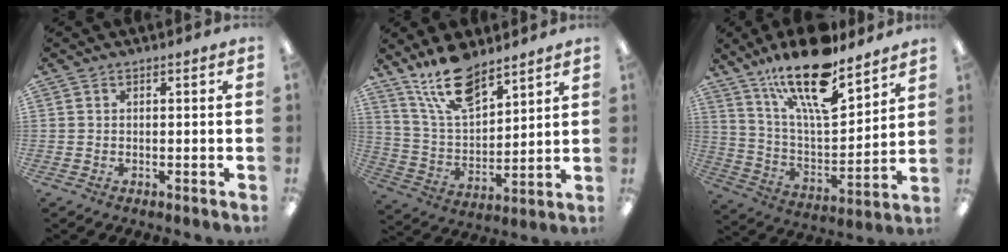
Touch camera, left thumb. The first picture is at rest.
{"total": 15.1, "force": [11.4, 6.2, 7.7], "torque": [-0.153, -0.056, 0.208]}
{"total": 21.7, "force": [15.3, 7.0, 13.6], "torque": [-0.225, -0.097, 0.259]}